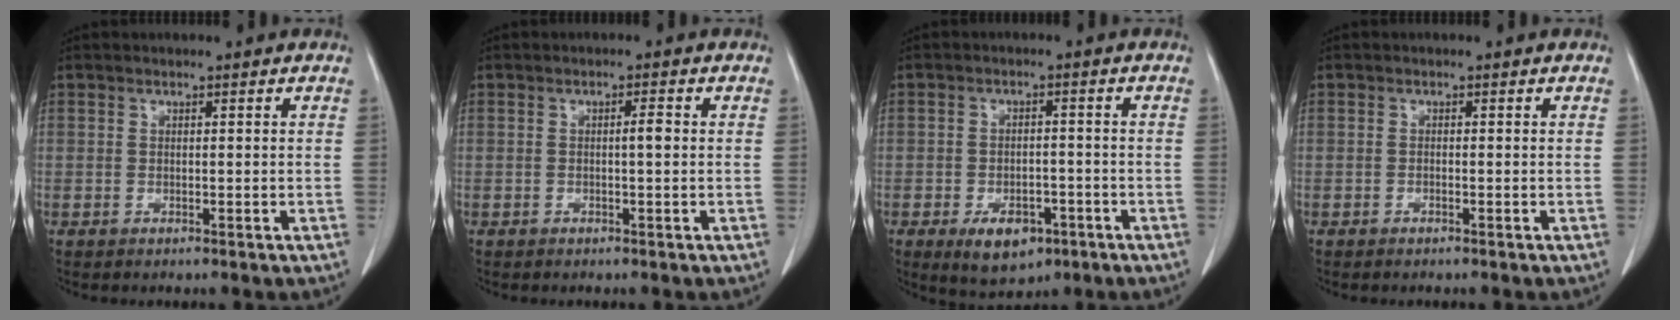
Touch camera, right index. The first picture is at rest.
{"total": 1.5, "force": [0.0, 0.1, 1.5], "torque": [-0.025, 0.002, 0.000]}
{"total": 6.8, "force": [-3.6, 4.0, 4.3], "torque": [-0.065, -0.001, -0.046]}
{"total": 0.0}